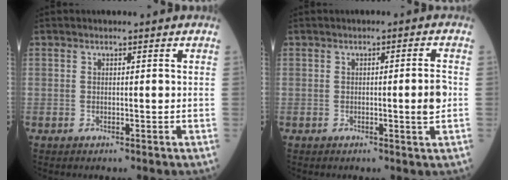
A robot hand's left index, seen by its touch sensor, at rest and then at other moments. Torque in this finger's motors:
{"motor_torque": [0.44, -0.08, 0.20, 0.03]}